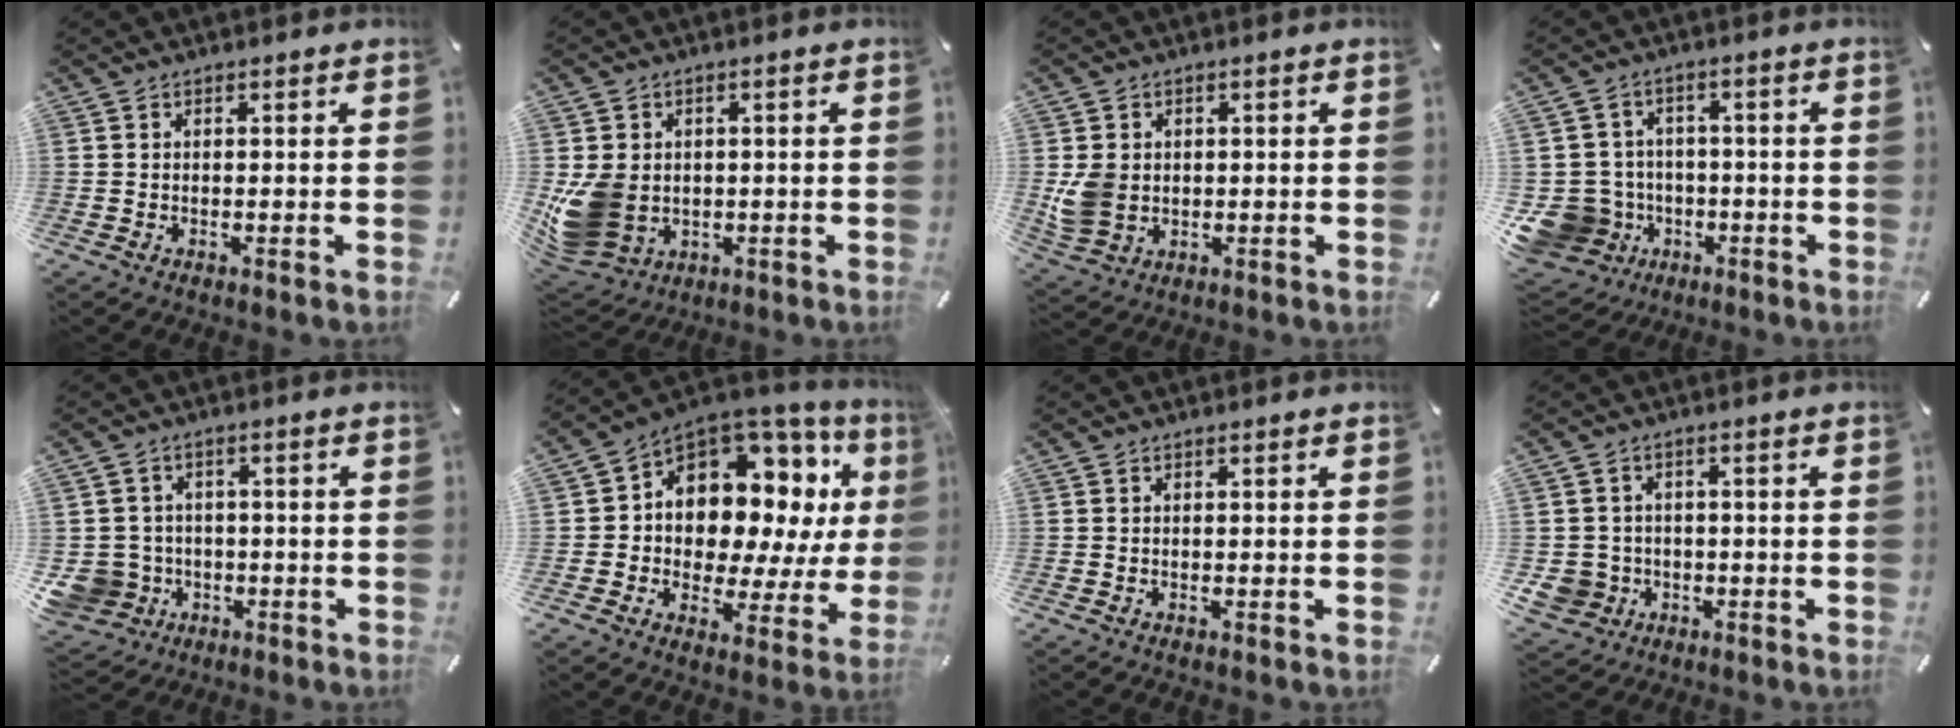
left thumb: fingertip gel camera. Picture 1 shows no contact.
{"total": 10.9, "force": [-1.2, 9.3, 5.6], "torque": [-0.129, 0.006, -0.020]}
{"total": 7.1, "force": [0.2, 6.1, 3.6], "torque": [-0.088, 0.004, 0.006]}
{"total": 11.4, "force": [-3.6, 10.3, 3.4], "torque": [-0.103, 0.027, -0.058]}
{"total": 8.2, "force": [-2.3, 7.7, 1.9], "torque": [-0.057, 0.010, -0.039]}
{"total": 11.5, "force": [4.4, 8.8, 6.0], "torque": [-0.101, -0.060, 0.081]}
{"total": 0.0}
{"total": 6.4, "force": [-1.5, 6.1, 1.3], "torque": [-0.057, 0.011, -0.025]}